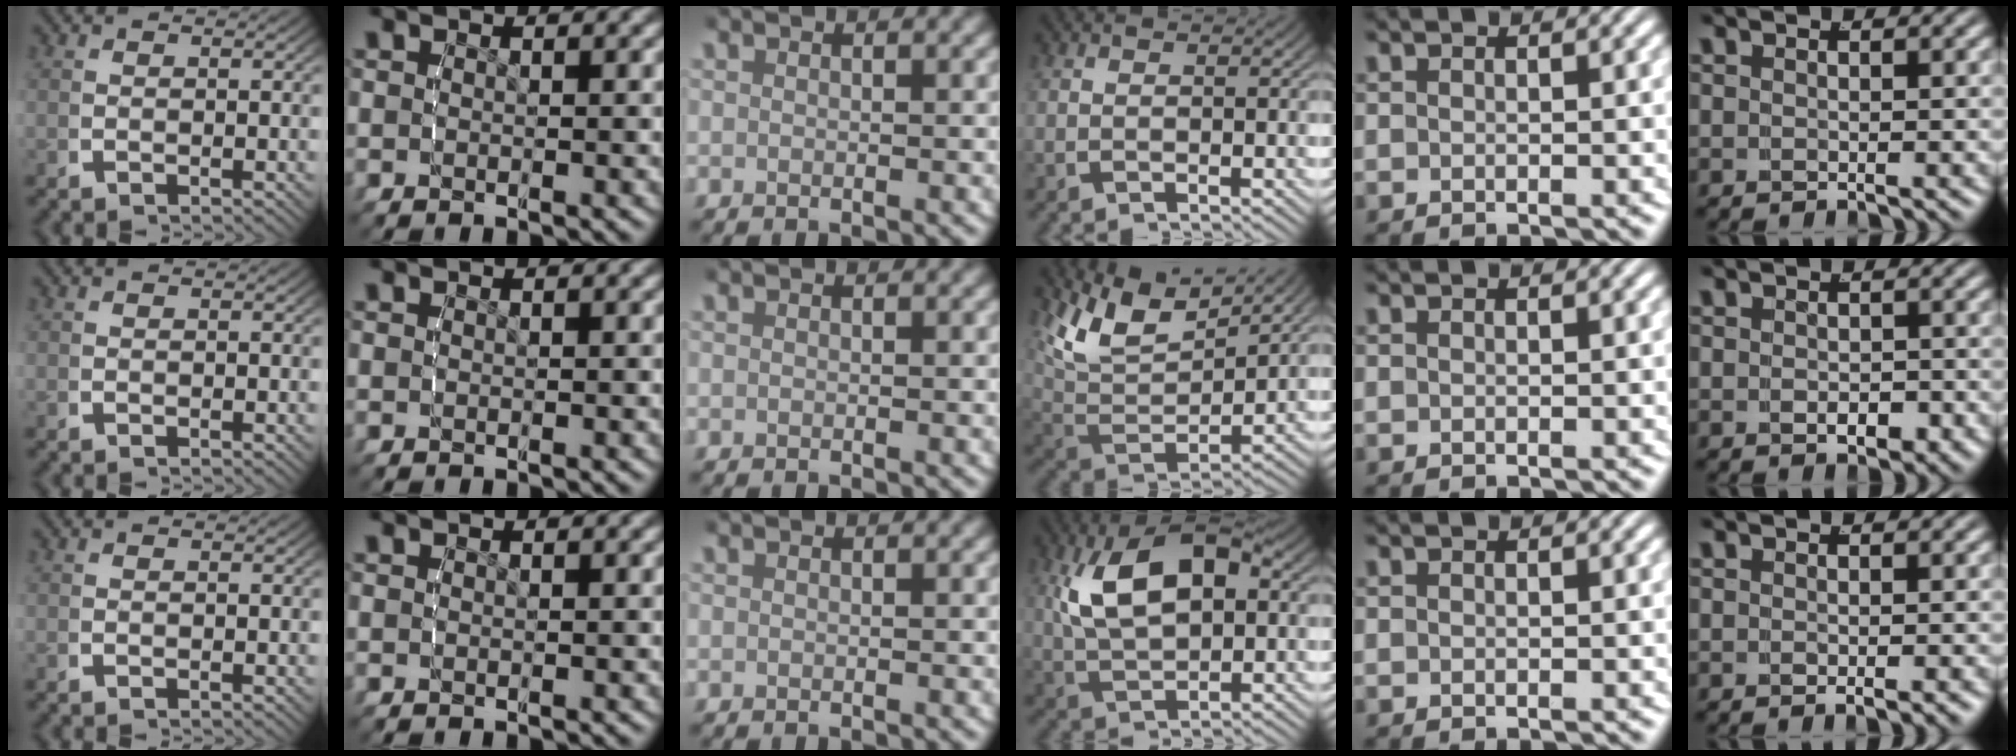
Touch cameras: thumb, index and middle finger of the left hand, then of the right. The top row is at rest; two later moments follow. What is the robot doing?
{"motion": "lift_and_place", "object": "lipstick"}